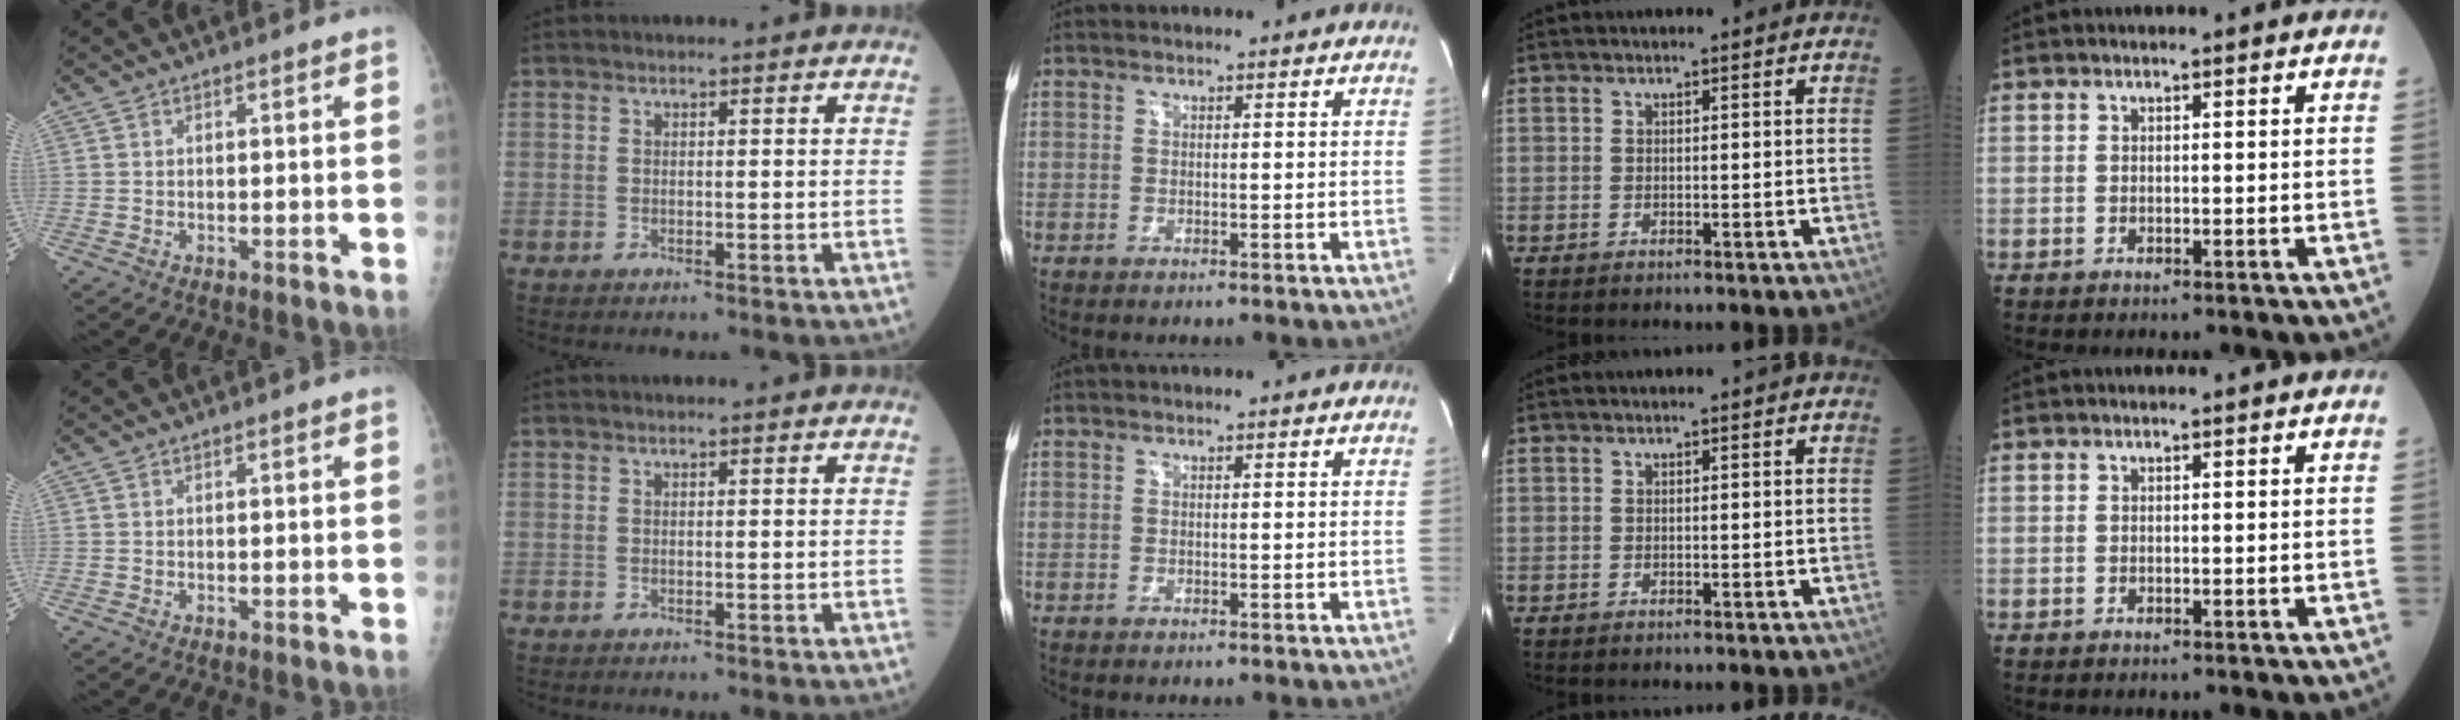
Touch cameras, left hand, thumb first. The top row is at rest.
{}